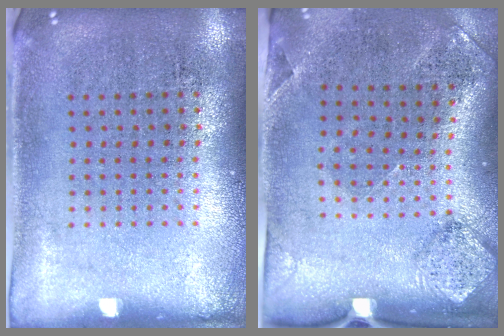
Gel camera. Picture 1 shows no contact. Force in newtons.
{"total": 1.7, "press": 1.3, "slide": 1.2}